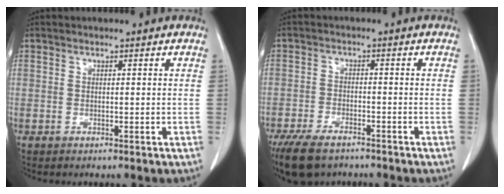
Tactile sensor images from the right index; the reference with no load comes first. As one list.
[{"total": 8.8, "force": [-6.8, 3.3, 4.5], "torque": [-0.078, -0.012, -0.113]}]